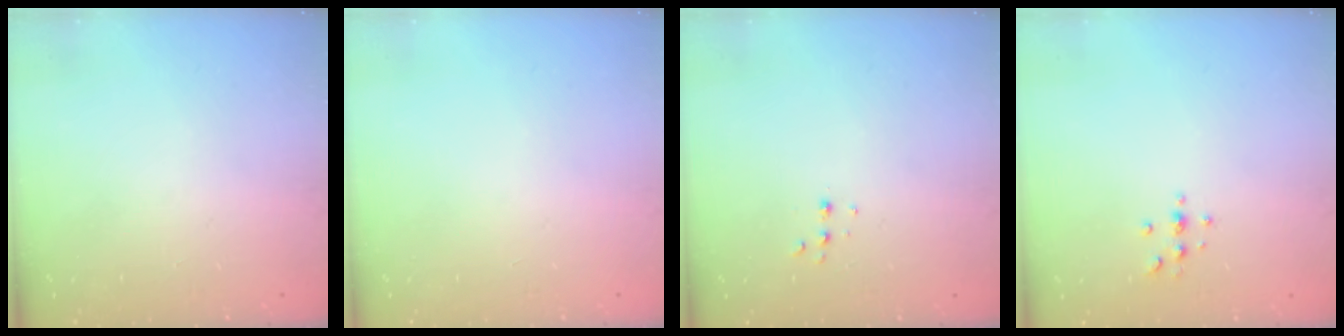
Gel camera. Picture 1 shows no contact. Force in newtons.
{"total": 0.0}
{"total": 4.7, "press": 4.6, "slide": 0.8}
{"total": 2.9, "press": 2.9, "slide": 0.4}